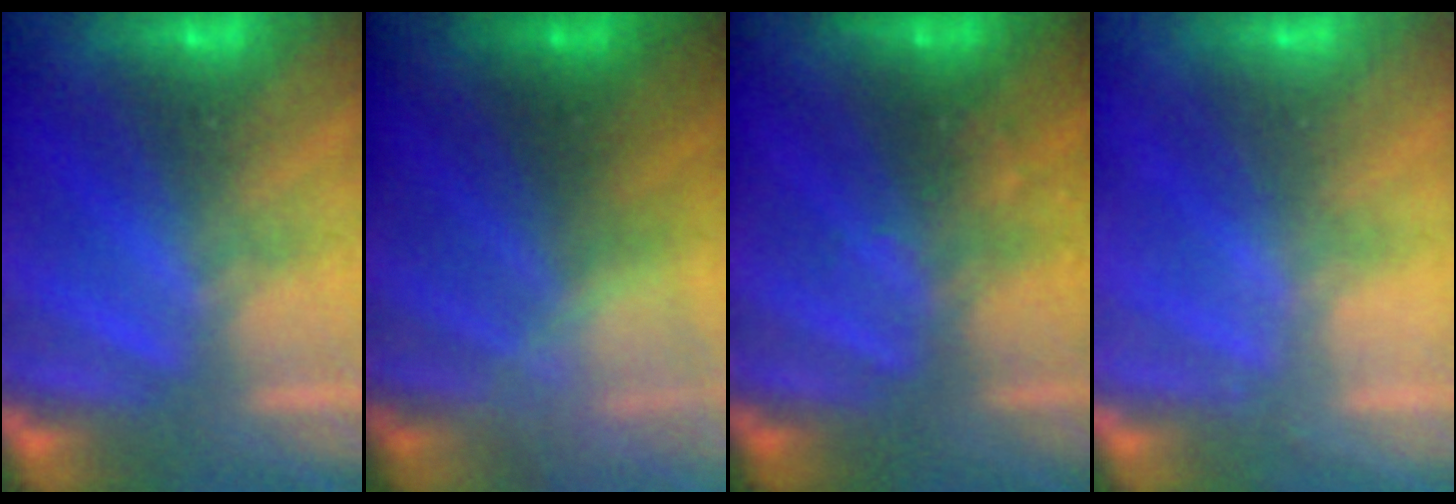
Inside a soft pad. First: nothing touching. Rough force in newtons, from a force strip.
{"total": 2.6}
{"total": 3.0}
{"total": 2.2}